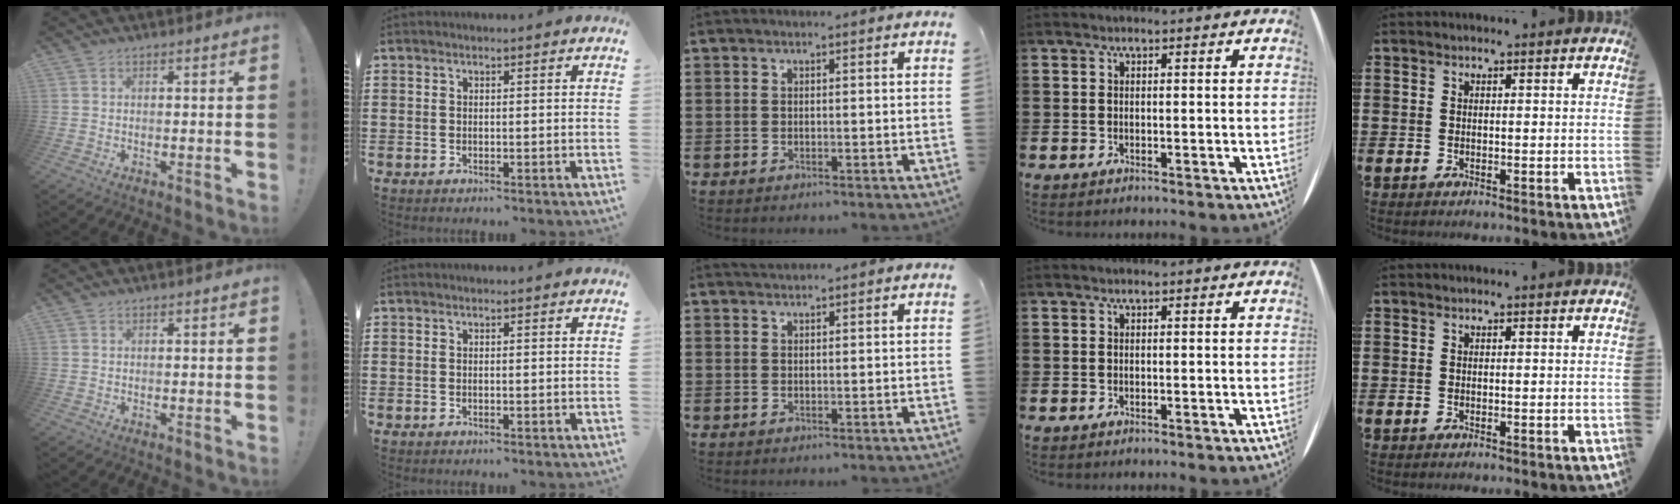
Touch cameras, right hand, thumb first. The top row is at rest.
{"middle": {"total": 0.9, "force": [0.9, 0.2, 0.1], "torque": [-0.003, 0.001, 0.017]}}